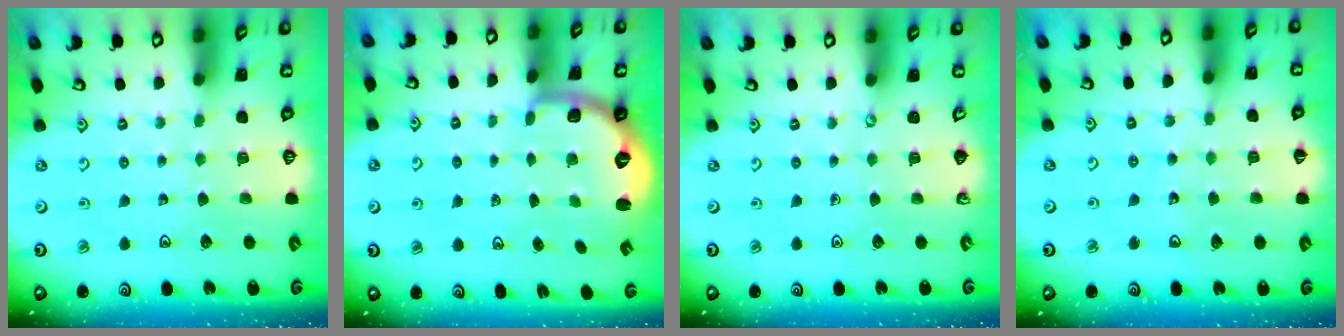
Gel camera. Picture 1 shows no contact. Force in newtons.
{"total": 2.3, "press": 1.7, "slide": 1.6}
{"total": 0.0}
{"total": 6.3, "press": 6.0, "slide": 2.0}